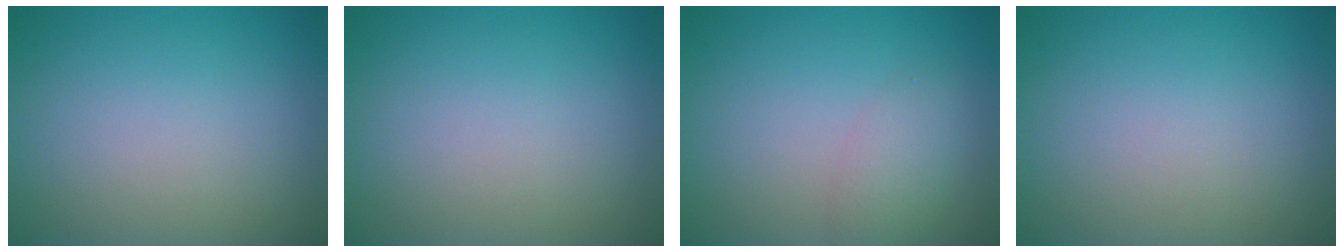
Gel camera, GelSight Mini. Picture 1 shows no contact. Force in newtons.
{"total": 0.0}
{"total": 2.1, "press": 2.1, "slide": 0.1}
{"total": 0.0}